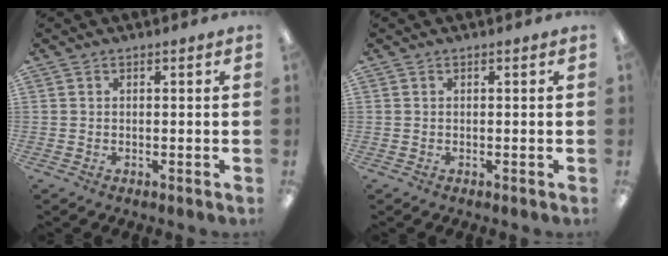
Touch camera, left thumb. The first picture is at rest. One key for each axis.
{"total": 0.0}